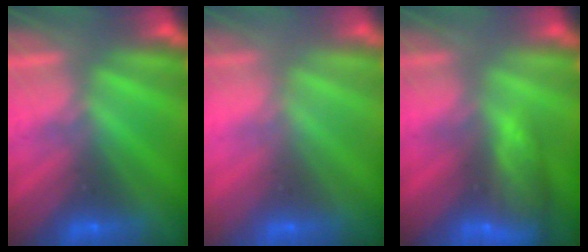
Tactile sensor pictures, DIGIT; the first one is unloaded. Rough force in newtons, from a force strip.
{"total": 2.5}
{"total": 8.9}